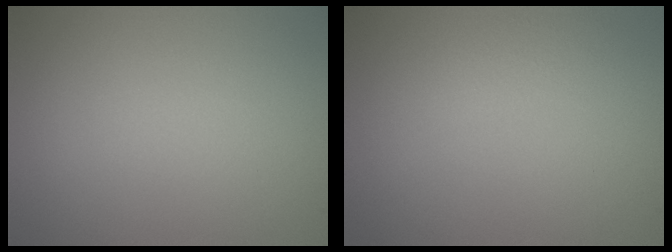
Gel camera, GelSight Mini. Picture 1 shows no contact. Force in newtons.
{"total": 1.1, "press": 1.1, "slide": 0.0}